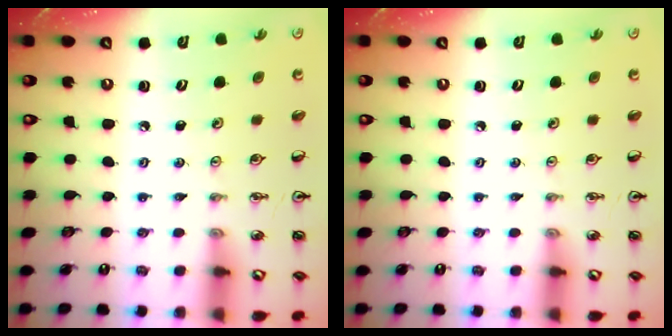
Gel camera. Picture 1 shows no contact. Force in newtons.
{"total": 0.0}